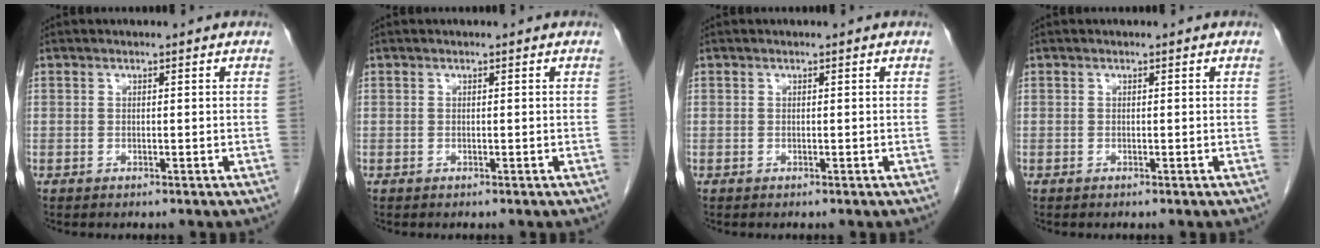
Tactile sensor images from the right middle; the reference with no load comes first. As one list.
[{"total": 0.0}, {"total": 0.0}, {"total": 0.0}]